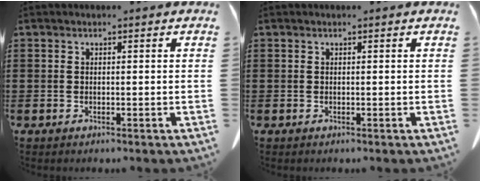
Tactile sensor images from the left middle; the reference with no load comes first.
{"total": 0.0}